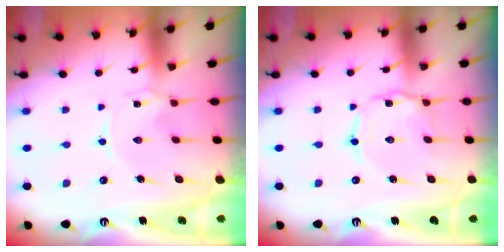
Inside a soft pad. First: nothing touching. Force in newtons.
{"total": 1.6, "press": 1.5, "slide": 0.2}